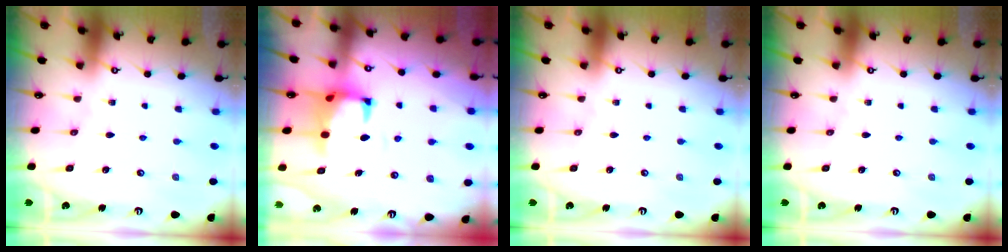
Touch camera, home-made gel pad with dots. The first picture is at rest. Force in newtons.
{"total": 1.5, "press": 1.1, "slide": 1.1}
{"total": 0.0}
{"total": 0.0}